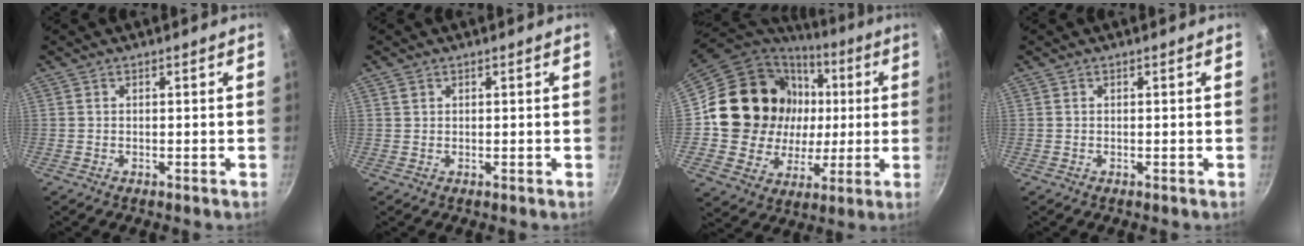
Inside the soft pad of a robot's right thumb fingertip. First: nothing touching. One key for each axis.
{"total": 0.9, "fx": 0.4, "fy": 0.7, "fz": 0.2, "tx": -0.004, "ty": 0.001, "tz": 0.007}
{"total": 22.8, "fx": 3.0, "fy": 19.9, "fz": 10.6, "tx": -0.173, "ty": 0.018, "tz": 0.065}
{"total": 0.0}